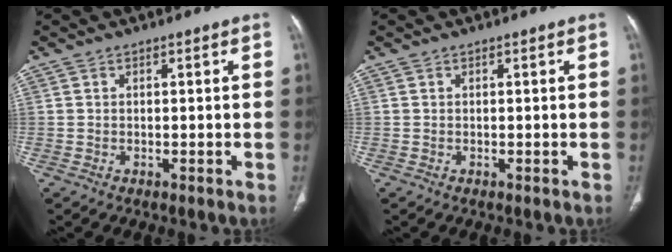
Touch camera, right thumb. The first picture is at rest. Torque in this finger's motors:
{"motor_torque": [0.00, 0.01, -0.01, -0.01, 0.00]}